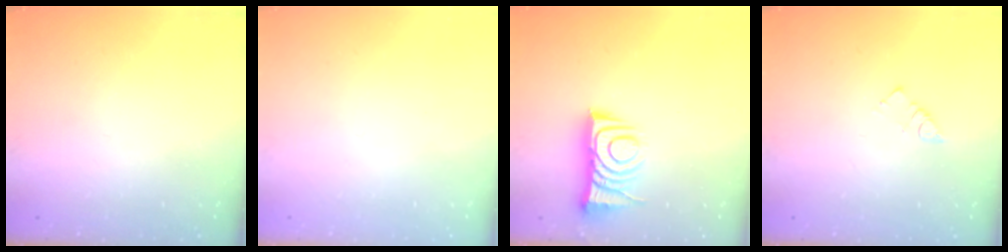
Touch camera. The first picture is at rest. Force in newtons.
{"total": 1.7, "press": 1.7, "slide": 0.1}
{"total": 9.7, "press": 9.7, "slide": 0.9}
{"total": 2.5, "press": 2.5, "slide": 0.1}